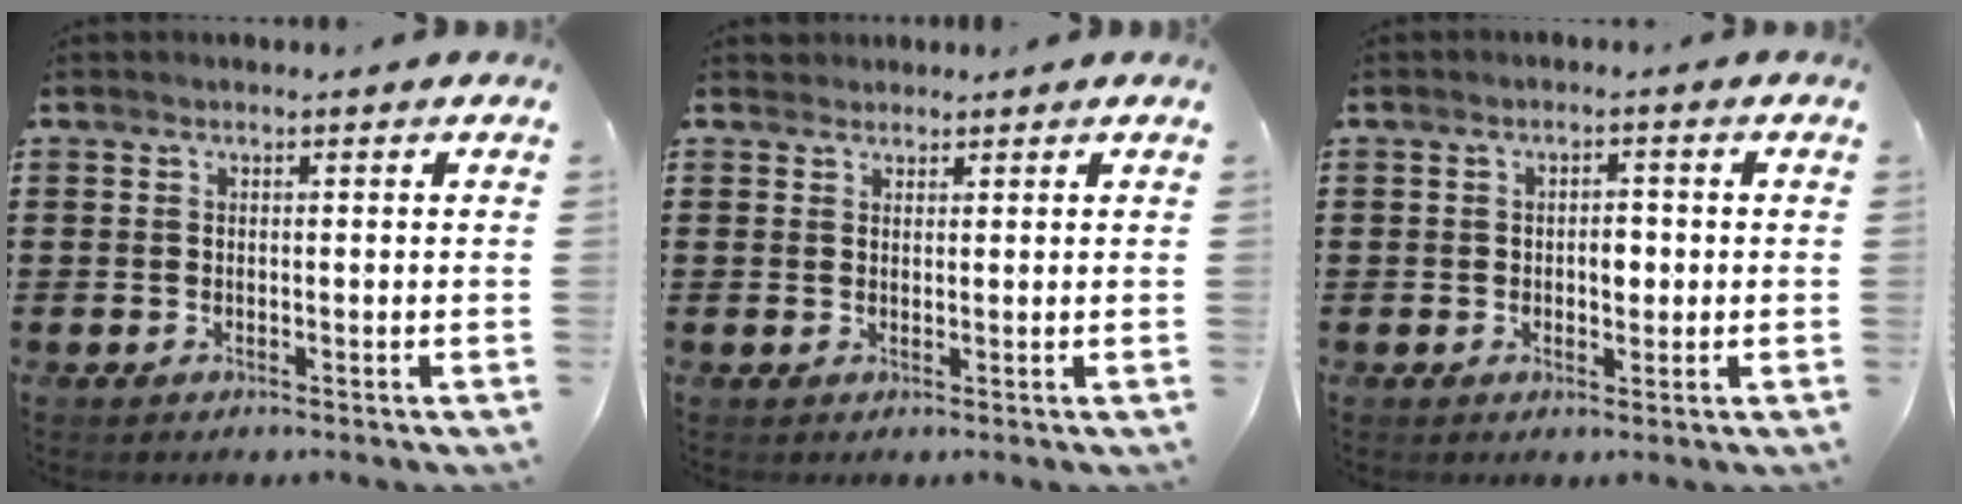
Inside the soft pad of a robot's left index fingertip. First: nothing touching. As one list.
[{"total": 1.4, "force": [1.3, 0.6, -0.1], "torque": [-0.002, 0.002, 0.026]}, {"total": 2.7, "force": [-0.2, 1.6, 2.2], "torque": [-0.028, -0.001, -0.011]}]